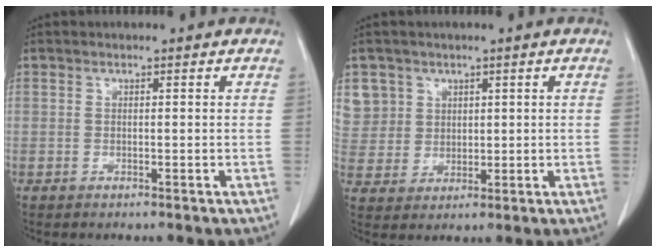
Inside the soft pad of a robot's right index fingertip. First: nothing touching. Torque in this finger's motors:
{"motor_torque": [-0.24, 0.24, -0.04, 0.00]}